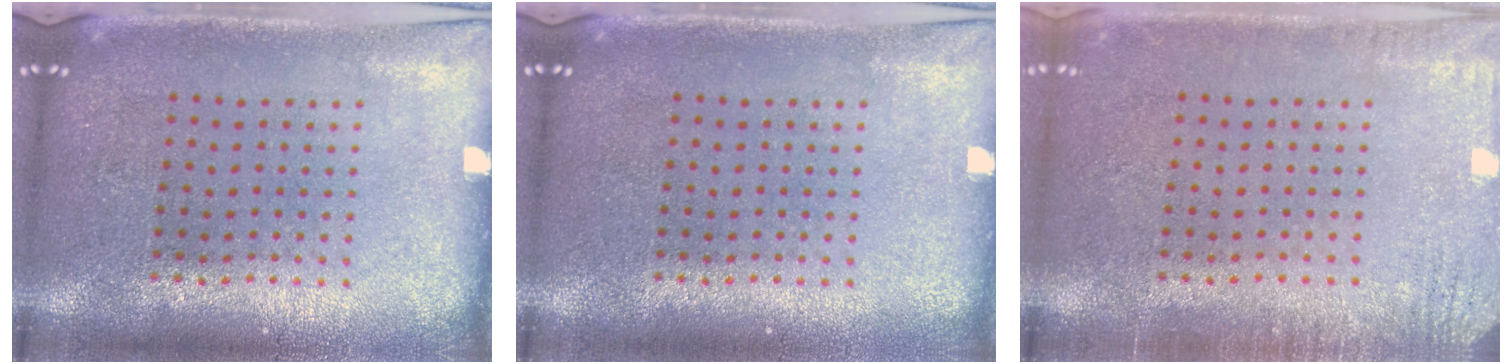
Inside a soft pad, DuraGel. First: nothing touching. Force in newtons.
{"total": 0.0}
{"total": 2.1, "press": 2.1, "slide": 0.2}